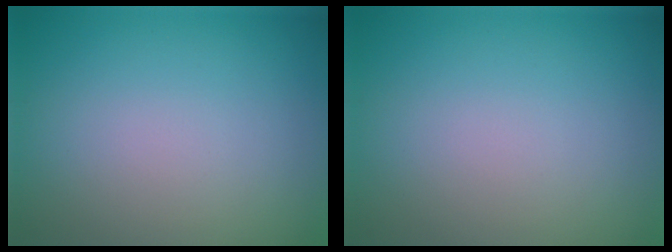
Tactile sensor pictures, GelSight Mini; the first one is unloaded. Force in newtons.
{"total": 0.0}